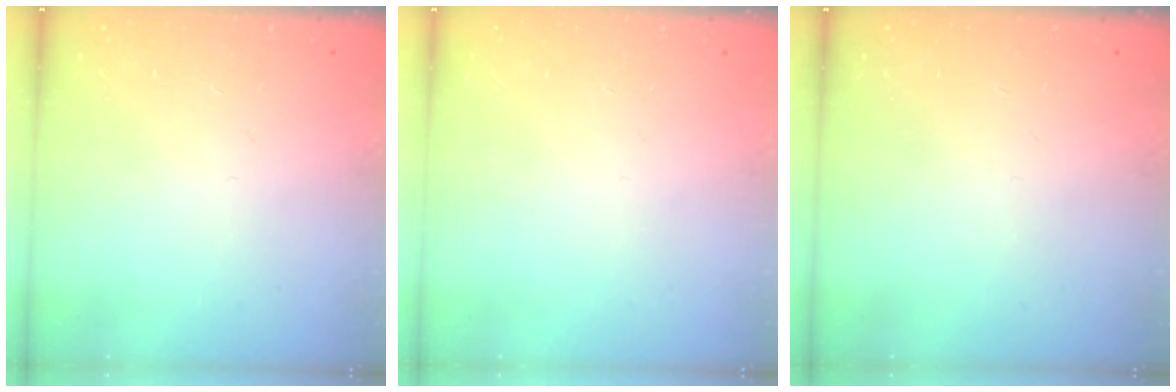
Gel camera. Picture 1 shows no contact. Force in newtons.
{"total": 0.0}
{"total": 0.0}